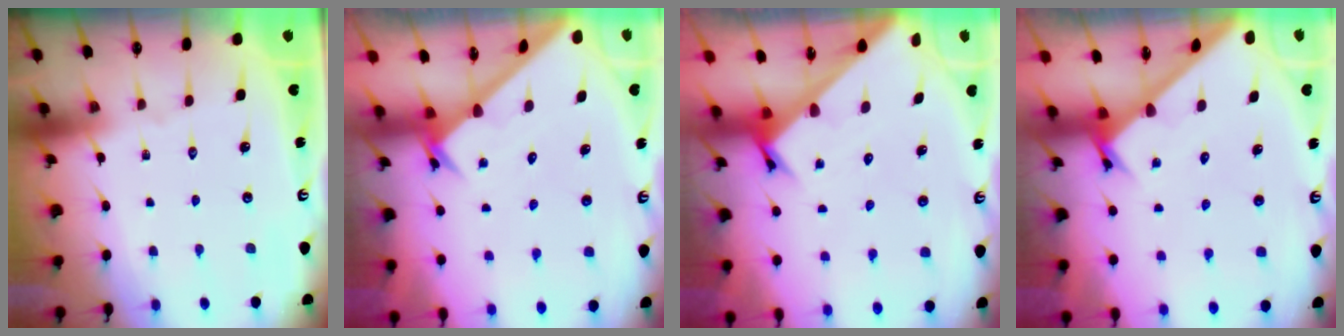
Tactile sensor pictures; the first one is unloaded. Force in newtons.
{"total": 2.6, "press": 2.6, "slide": 0.2}
{"total": 2.6, "press": 2.6, "slide": 0.2}
{"total": 2.7, "press": 2.7, "slide": 0.3}